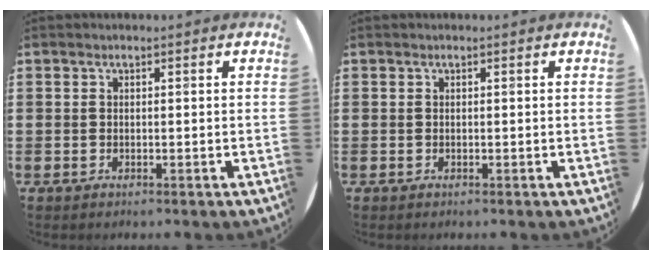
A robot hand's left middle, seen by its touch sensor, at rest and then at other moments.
{"total": 0.0}